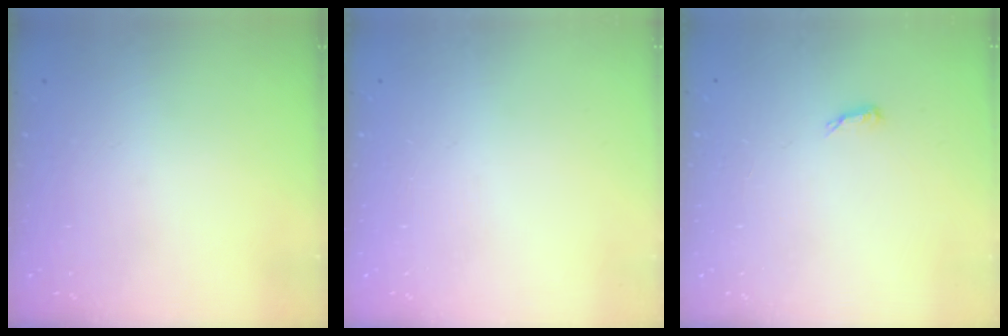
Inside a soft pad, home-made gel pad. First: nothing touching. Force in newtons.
{"total": 0.0}
{"total": 4.2, "press": 4.2, "slide": 0.7}